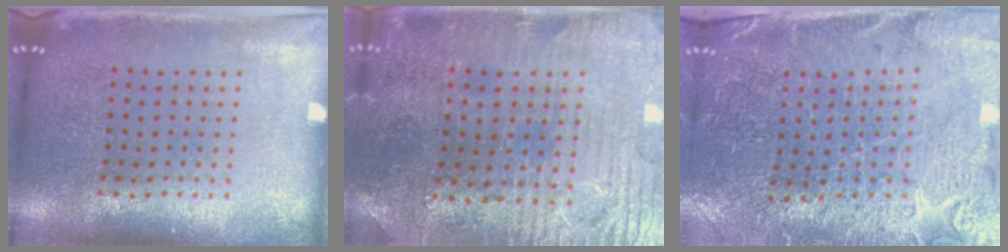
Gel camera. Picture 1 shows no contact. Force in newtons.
{"total": 1.7, "press": 1.7, "slide": 0.5}
{"total": 3.3, "press": 3.2, "slide": 0.9}